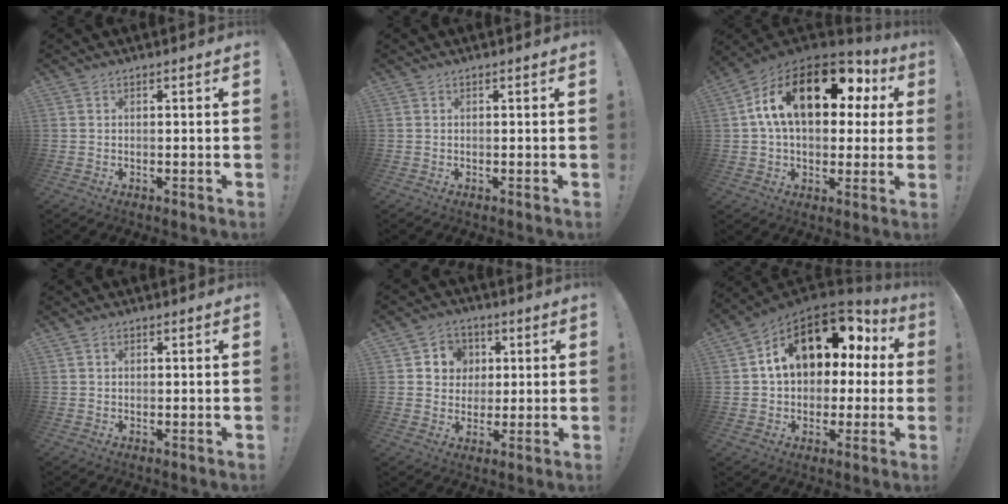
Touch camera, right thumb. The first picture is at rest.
{"total": 0.0}
{"total": 21.2, "force": [7.1, 11.2, 16.6], "torque": [-0.269, -0.016, 0.120]}
{"total": 0.9, "force": [0.4, 0.8, 0.4], "torque": [0.001, 0.001, 0.005]}
{"total": 7.4, "force": [1.2, 7.1, 1.5], "torque": [-0.017, -0.005, 0.026]}
{"total": 17.9, "force": [7.3, 11.0, 12.2], "torque": [-0.183, -0.027, 0.127]}